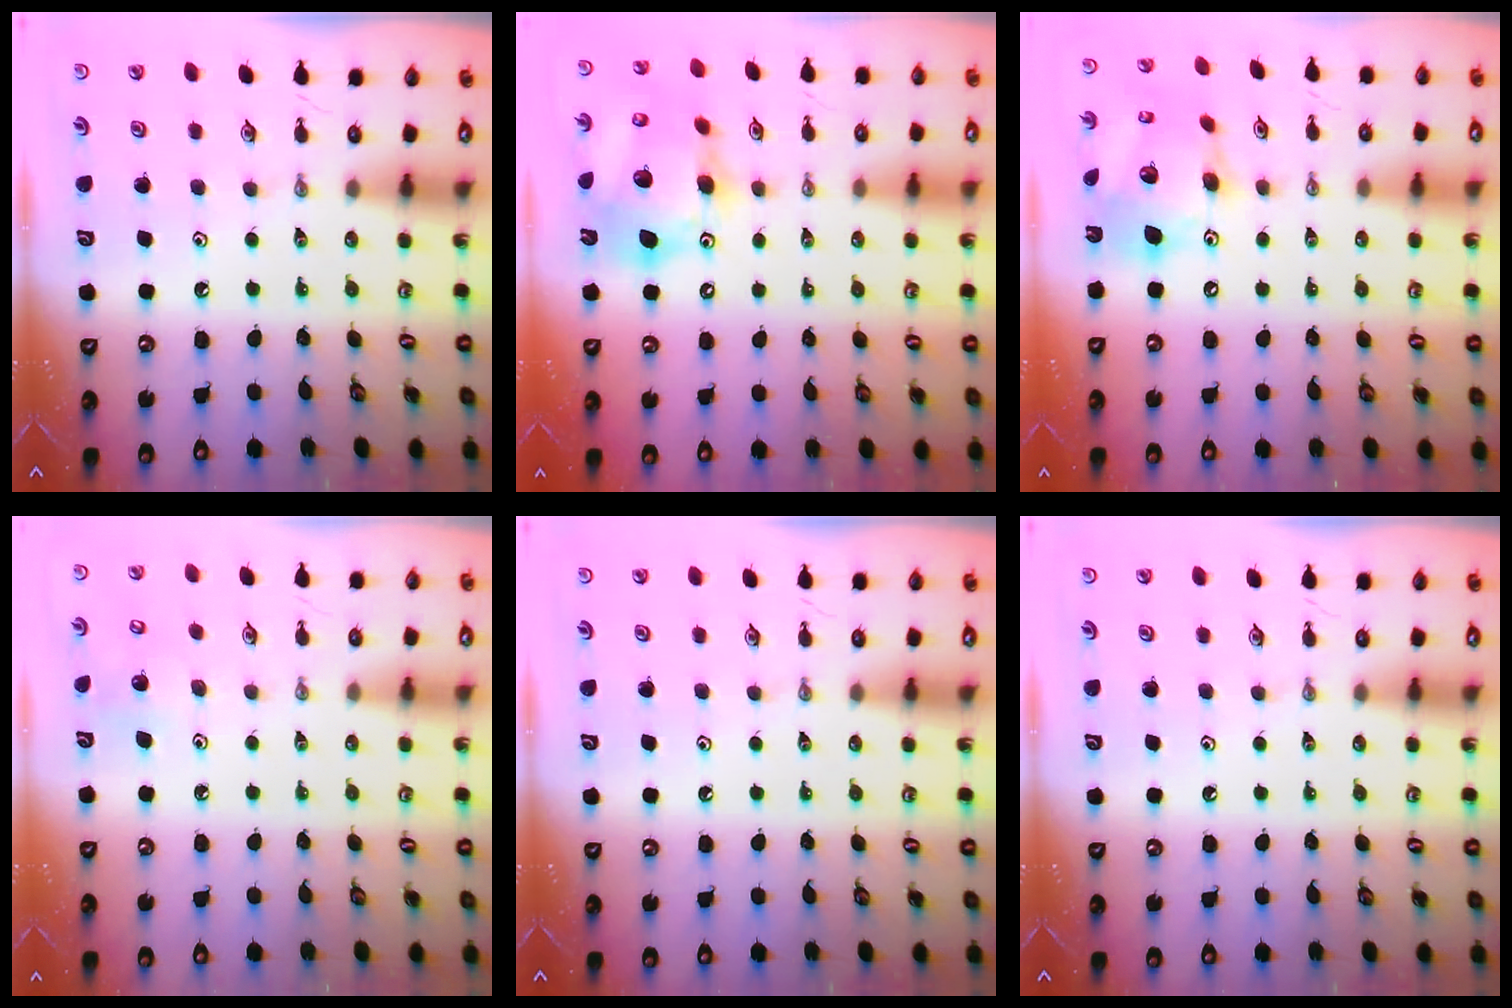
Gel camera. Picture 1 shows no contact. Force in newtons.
{"total": 17.9, "press": 17.5, "slide": 3.7}
{"total": 16.8, "press": 16.7, "slide": 1.8}
{"total": 7.5, "press": 7.4, "slide": 1.1}
{"total": 0.0}
{"total": 0.0}